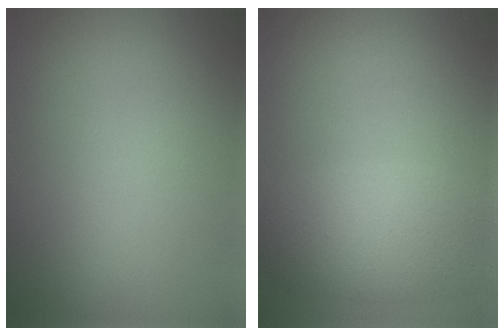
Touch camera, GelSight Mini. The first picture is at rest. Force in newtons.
{"total": 5.1, "press": 5.1, "slide": 0.4}